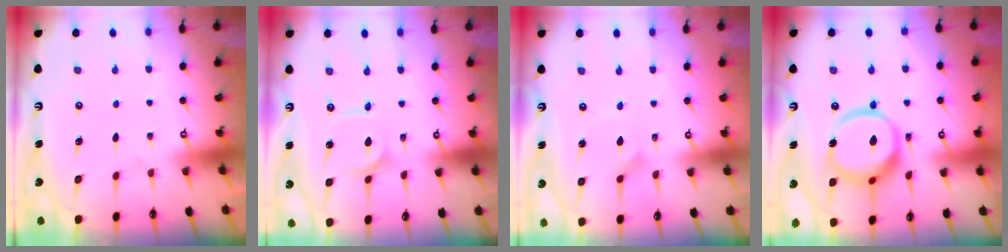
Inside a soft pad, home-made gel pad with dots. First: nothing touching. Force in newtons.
{"total": 2.4, "press": 2.4, "slide": 0.3}
{"total": 1.7, "press": 1.7, "slide": 0.0}
{"total": 15.7, "press": 15.6, "slide": 1.5}